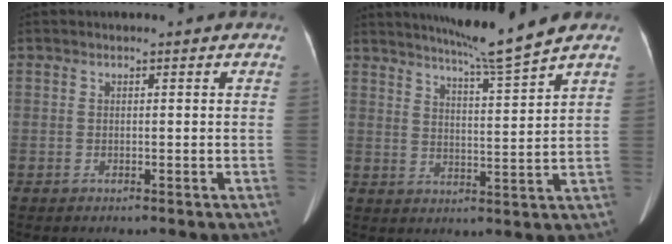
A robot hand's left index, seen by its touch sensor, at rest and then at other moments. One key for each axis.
{"total": 8.6, "fx": 7.4, "fy": -2.0, "fz": 3.8, "tx": -0.064, "ty": -0.015, "tz": 0.122}